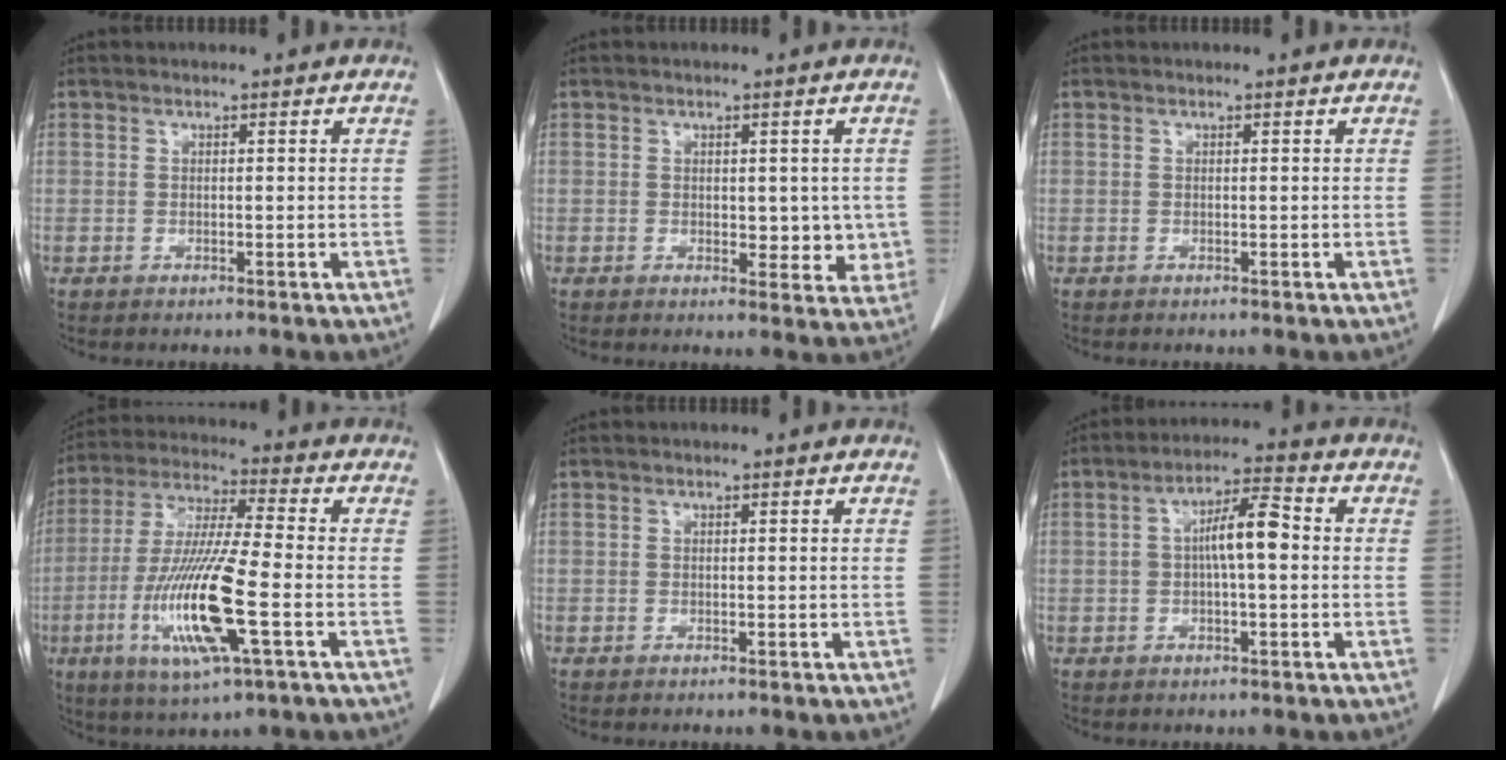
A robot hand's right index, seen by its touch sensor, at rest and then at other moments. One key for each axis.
{"total": 4.9, "fx": 0.1, "fy": 3.0, "fz": 3.9, "tx": -0.024, "ty": -0.003, "tz": 0.008}
{"total": 0.0}
{"total": 16.0, "fx": -4.5, "fy": 1.1, "fz": 15.3, "tx": -0.311, "ty": -0.019, "tz": -0.082}
{"total": 0.0}
{"total": 6.9, "fx": 0.4, "fy": 1.7, "fz": 6.7, "tx": -0.117, "ty": 0.023, "tz": 0.006}